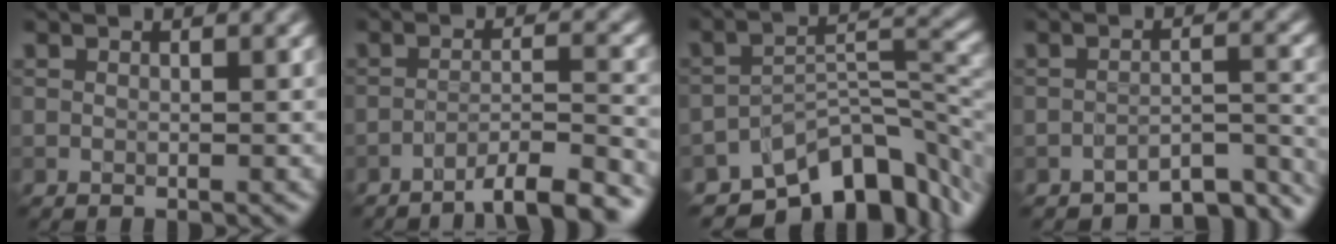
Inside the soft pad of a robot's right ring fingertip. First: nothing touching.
{"total": 6.0, "force": [-4.8, 0.8, 3.6], "torque": [-0.049, 0.009, -0.074]}
{"total": 9.1, "force": [-6.3, 4.1, 5.2], "torque": [-0.060, -0.008, -0.109]}
{"total": 5.3, "force": [-5.0, 1.0, 1.4], "torque": [-0.016, -0.005, -0.061]}